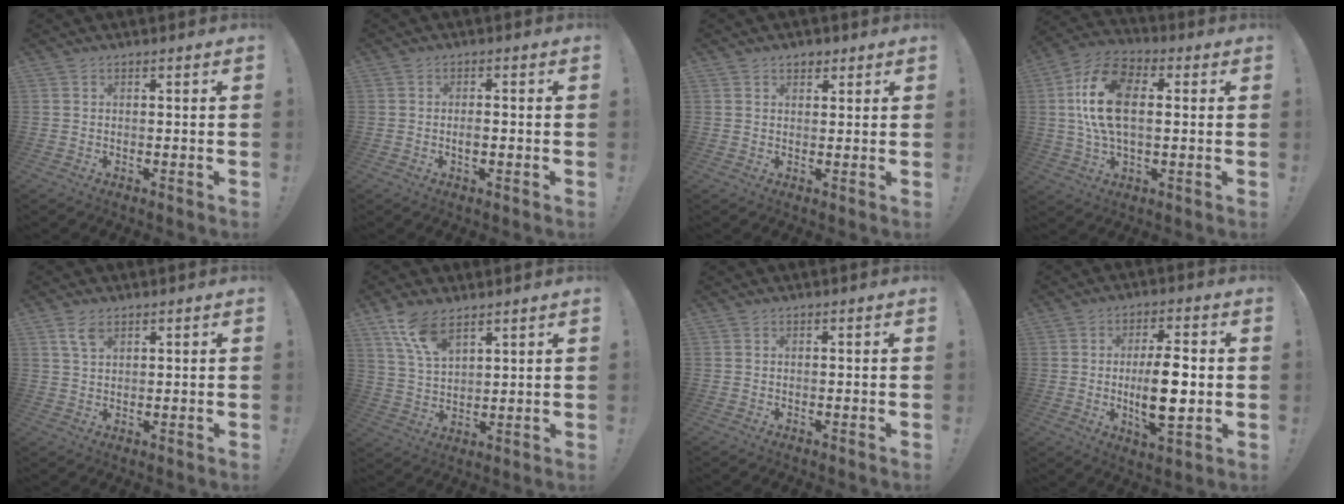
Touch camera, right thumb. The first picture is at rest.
{"total": 2.2, "force": [-0.7, 1.0, 1.8], "torque": [-0.022, 0.001, -0.015]}
{"total": 2.4, "force": [1.5, 1.7, 0.8], "torque": [0.003, -0.008, 0.023]}
{"total": 16.5, "force": [2.2, 9.3, 13.4], "torque": [-0.264, 0.004, 0.036]}
{"total": 4.4, "force": [2.4, 2.0, 3.0], "torque": [-0.053, -0.006, 0.045]}
{"total": 9.8, "force": [6.9, 4.2, 5.5], "torque": [-0.101, -0.035, 0.132]}
{"total": 0.0}
{"total": 12.9, "force": [-1.1, 7.2, 10.6], "torque": [-0.171, 0.004, -0.022]}